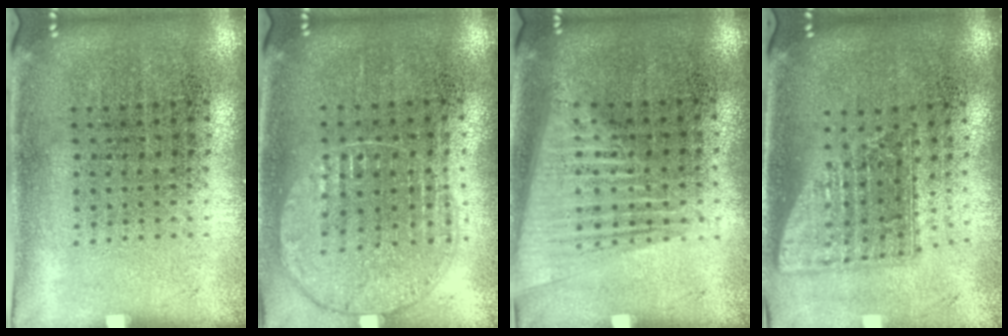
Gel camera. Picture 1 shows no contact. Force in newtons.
{"total": 1.0, "press": 0.9, "slide": 0.2}
{"total": 1.6, "press": 1.4, "slide": 0.6}
{"total": 1.5, "press": 1.2, "slide": 0.9}